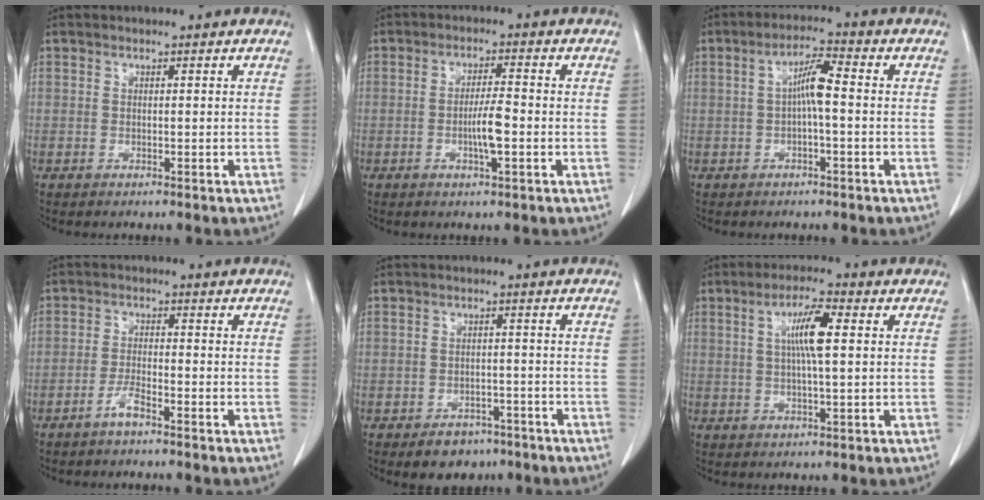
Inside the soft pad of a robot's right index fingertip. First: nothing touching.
{"total": 4.6, "force": [-1.1, 0.5, 4.4], "torque": [-0.083, -0.003, -0.020]}
{"total": 4.8, "force": [-0.1, 0.6, 4.7], "torque": [-0.086, 0.015, -0.001]}
{"total": 2.7, "force": [-2.0, 0.2, 1.9], "torque": [-0.037, 0.001, -0.038]}
{"total": 5.0, "force": [-3.5, 3.2, 1.5], "torque": [-0.018, 0.007, -0.047]}
{"total": 6.5, "force": [1.4, 0.5, 6.3], "torque": [-0.115, 0.006, 0.024]}